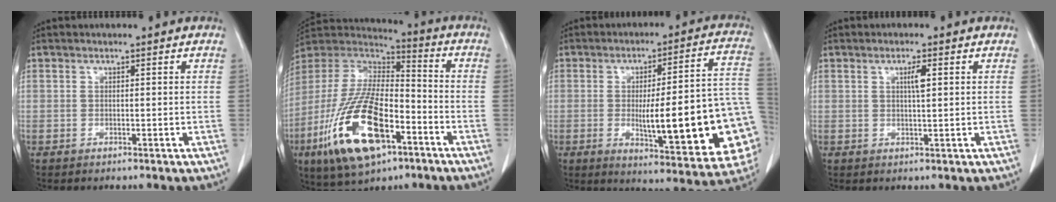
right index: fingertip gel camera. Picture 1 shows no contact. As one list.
[{"total": 21.3, "force": [-9.2, 7.9, 17.5], "torque": [-0.383, -0.023, -0.165]}, {"total": 23.4, "force": [-3.7, 3.6, 22.8], "torque": [-0.230, 0.010, -0.038]}, {"total": 2.2, "force": [0.7, 0.2, 2.1], "torque": [-0.037, 0.000, 0.011]}]